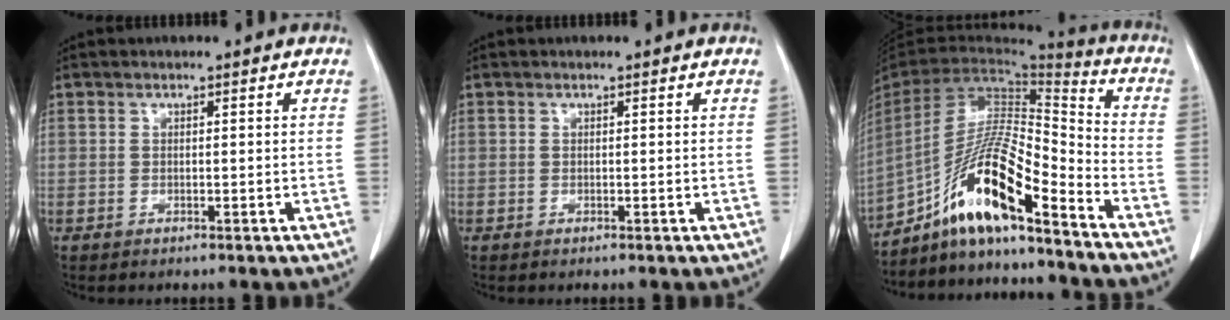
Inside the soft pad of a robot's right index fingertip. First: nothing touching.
{"total": 0.0}
{"total": 15.8, "force": [-10.9, 1.5, 11.4], "torque": [-0.213, 0.006, -0.198]}